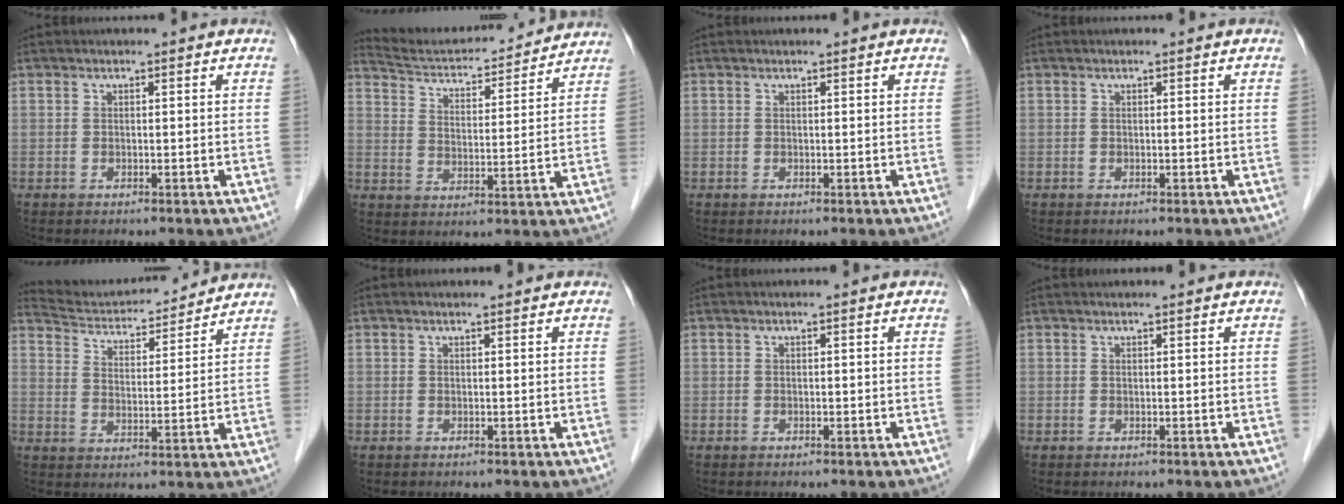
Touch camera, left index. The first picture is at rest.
{"total": 15.8, "force": [15.3, 2.3, 3.5], "torque": [-0.053, 0.010, 0.221]}
{"total": 0.6, "force": [0.6, 0.0, 0.1], "torque": [-0.004, 0.005, 0.005]}
{"total": 0.0}
{"total": 12.8, "force": [12.5, 1.8, 2.2], "torque": [-0.037, 0.011, 0.191]}
{"total": 1.8, "force": [1.7, 0.4, 0.6], "torque": [-0.014, 0.013, 0.017]}
{"total": 0.0}
{"total": 1.4, "force": [1.4, 0.1, 0.4], "torque": [-0.009, 0.014, 0.016]}